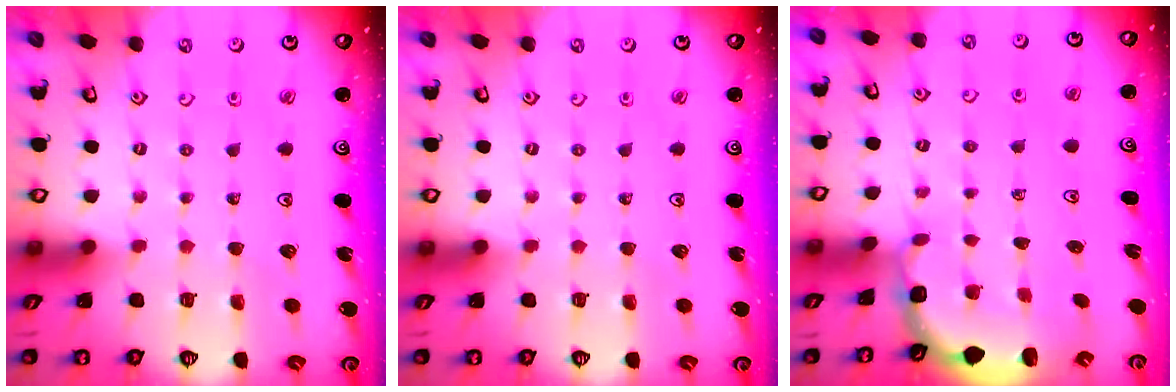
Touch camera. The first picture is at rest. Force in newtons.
{"total": 0.0}
{"total": 2.4, "press": 1.8, "slide": 1.6}